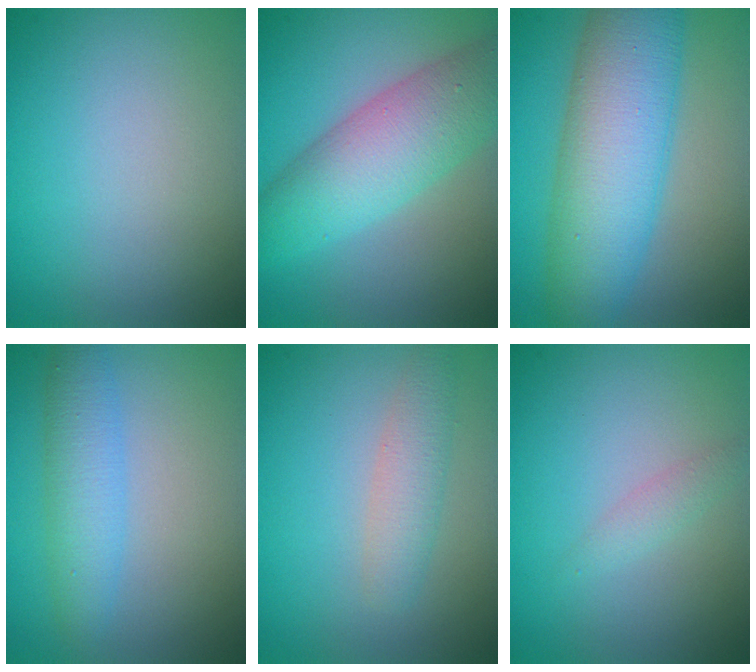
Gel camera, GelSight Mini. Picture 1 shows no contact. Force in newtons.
{"total": 7.3, "press": 7.3, "slide": 0.1}
{"total": 9.3, "press": 9.3, "slide": 0.1}
{"total": 3.3, "press": 3.3, "slide": 0.1}
{"total": 2.5, "press": 2.5, "slide": 0.1}
{"total": 1.2, "press": 1.2, "slide": 0.0}